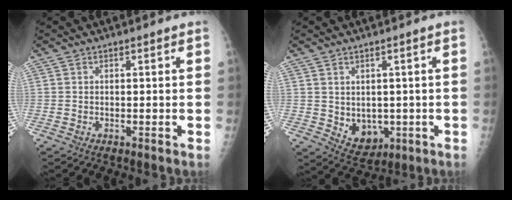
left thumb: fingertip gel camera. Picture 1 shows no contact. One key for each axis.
{"total": 6.8, "fx": -0.9, "fy": 5.2, "fz": 4.3, "tx": -0.037, "ty": -0.004, "tz": 0.008}